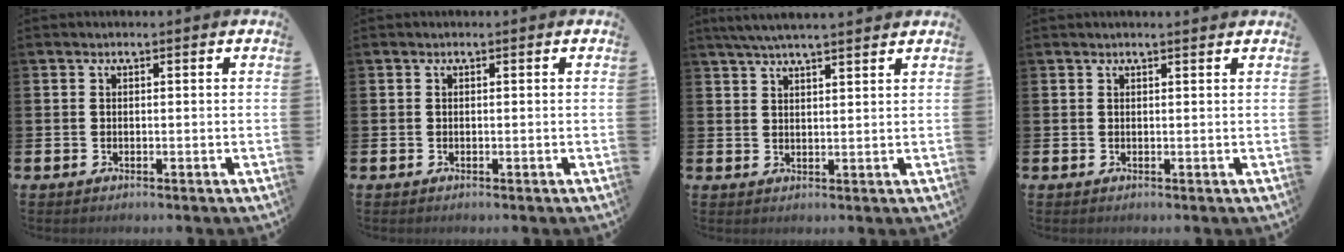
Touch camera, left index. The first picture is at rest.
{"total": 0.0}
{"total": 4.4, "force": [4.1, 0.1, 1.7], "torque": [-0.037, -0.009, 0.073]}
{"total": 0.7, "force": [0.7, -0.1, 0.2], "torque": [0.003, -0.003, 0.011]}